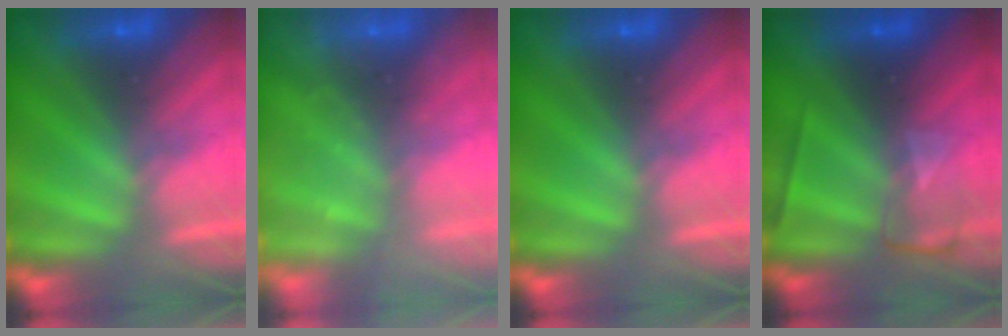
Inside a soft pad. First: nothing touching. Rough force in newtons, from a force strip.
{"total": 2.3}
{"total": 0.0}
{"total": 2.1}